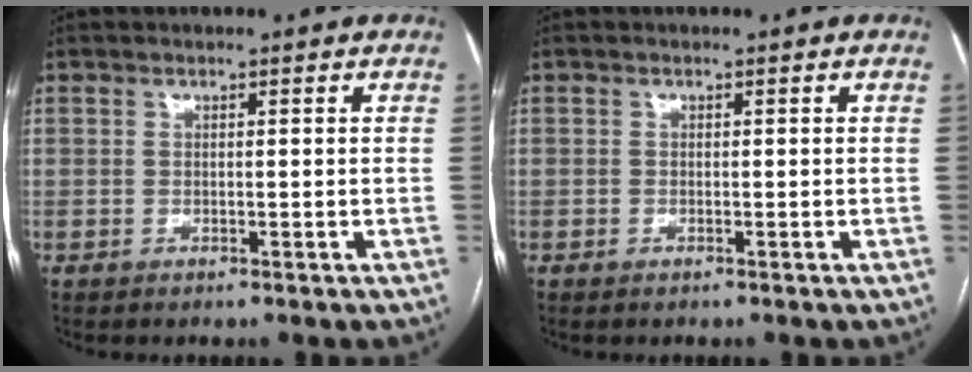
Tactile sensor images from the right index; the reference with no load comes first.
{"total": 0.0}